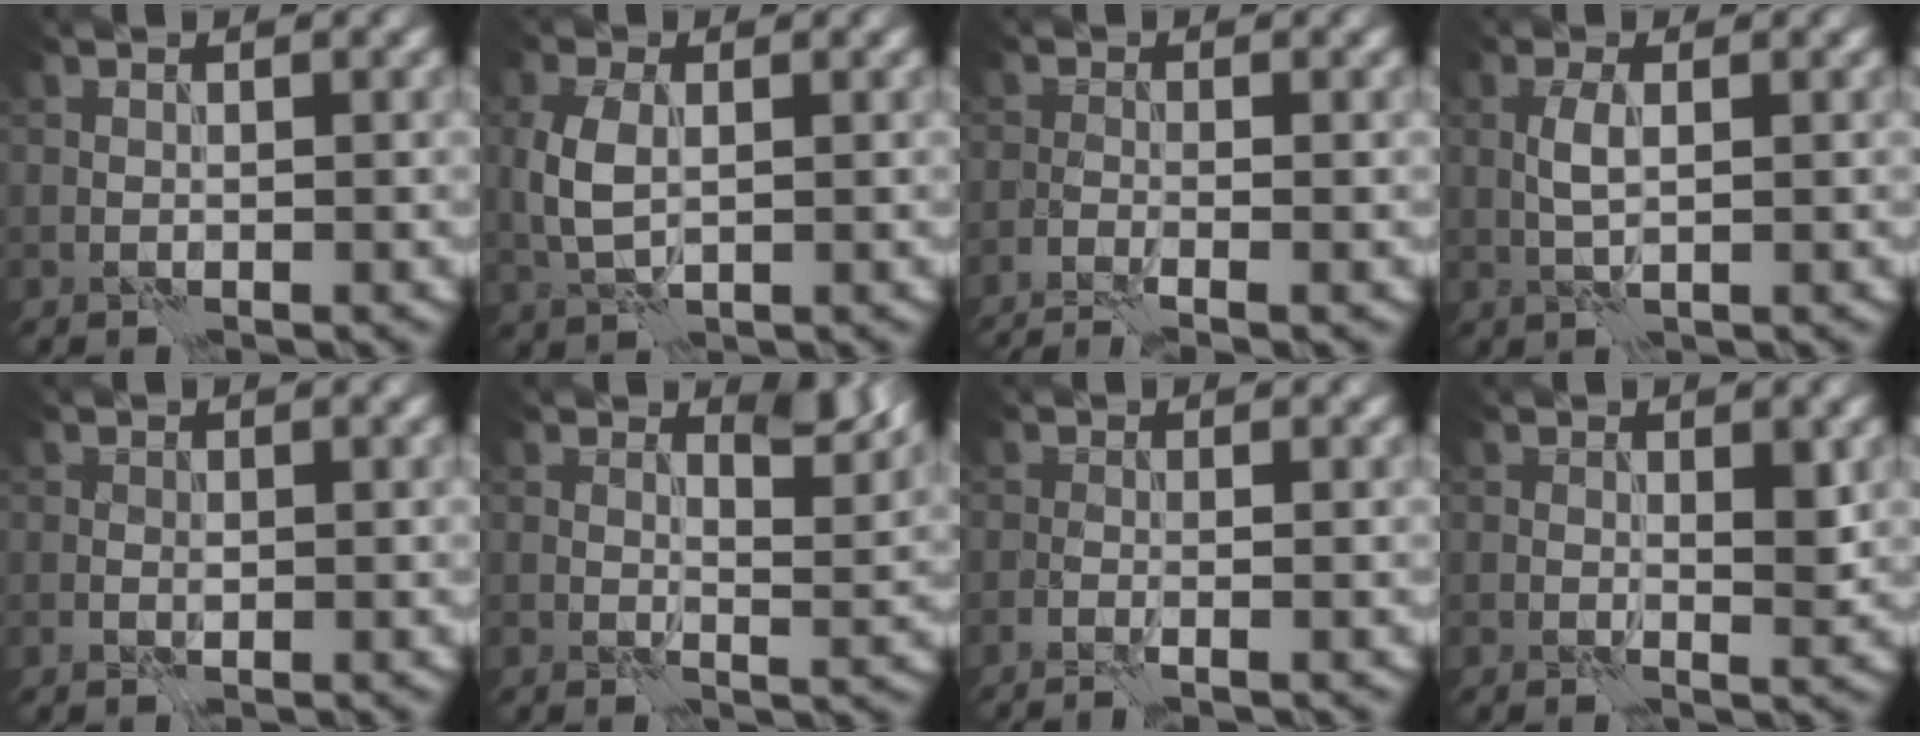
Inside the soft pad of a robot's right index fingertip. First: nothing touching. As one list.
[{"total": 3.8, "force": [0.2, 2.2, 3.0], "torque": [-0.078, 0.003, 0.005]}, {"total": 3.4, "force": [-2.5, 0.6, 2.1], "torque": [-0.036, -0.002, -0.052]}, {"total": 2.1, "force": [0.2, 0.6, 2.0], "torque": [-0.047, 0.004, 0.003]}, {"total": 1.0, "force": [-0.2, 0.6, 0.7], "torque": [-0.012, 0.001, -0.005]}, {"total": 2.7, "force": [1.7, 1.0, 1.9], "torque": [-0.027, -0.009, 0.024]}, {"total": 1.5, "force": [-1.0, 0.2, 1.1], "torque": [-0.017, 0.003, -0.023]}, {"total": 1.9, "force": [0.2, 0.9, 1.7], "torque": [-0.021, -0.004, 0.003]}]